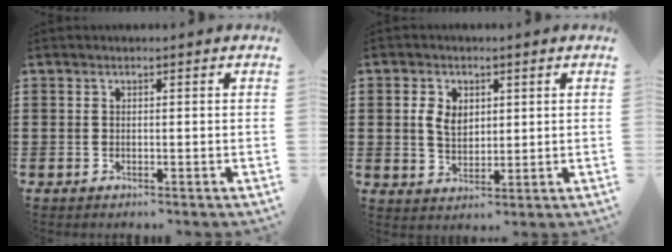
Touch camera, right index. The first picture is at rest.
{"total": 4.2, "force": [0.9, 3.0, 2.8], "torque": [-0.062, 0.013, 0.015]}